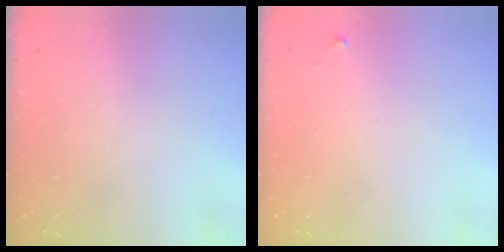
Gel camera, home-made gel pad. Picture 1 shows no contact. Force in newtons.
{"total": 3.9, "press": 3.9, "slide": 0.6}